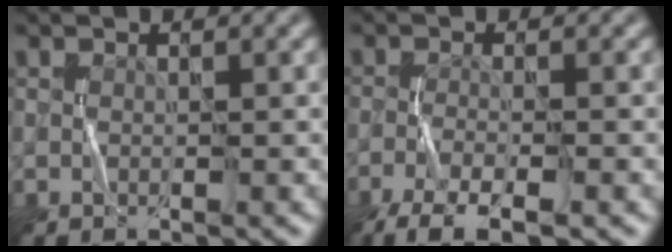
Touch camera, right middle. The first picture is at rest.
{"total": 5.2, "force": [-3.8, 1.1, 3.4], "torque": [-0.067, -0.009, -0.074]}